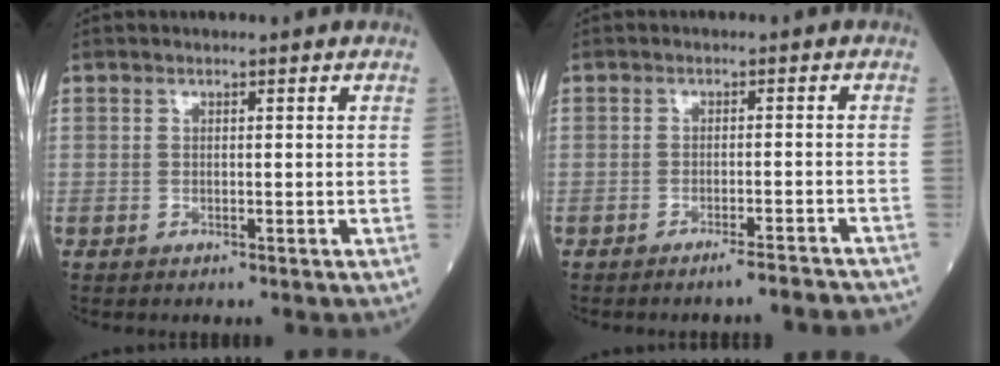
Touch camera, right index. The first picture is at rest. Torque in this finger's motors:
{"motor_torque": [-0.15, -0.16, 0.00, 0.01]}